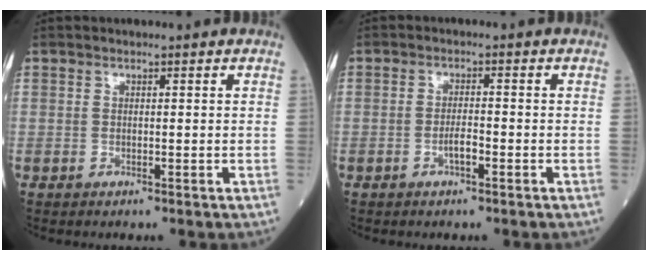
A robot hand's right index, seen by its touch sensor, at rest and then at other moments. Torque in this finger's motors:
{"motor_torque": [0.29, -0.19, 0.17, 0.04]}